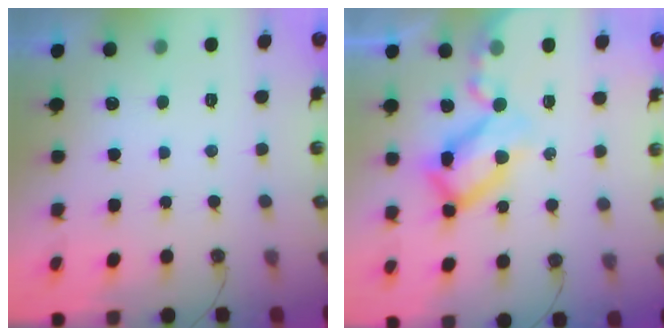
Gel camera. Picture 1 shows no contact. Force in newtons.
{"total": 17.7, "press": 17.7, "slide": 1.7}